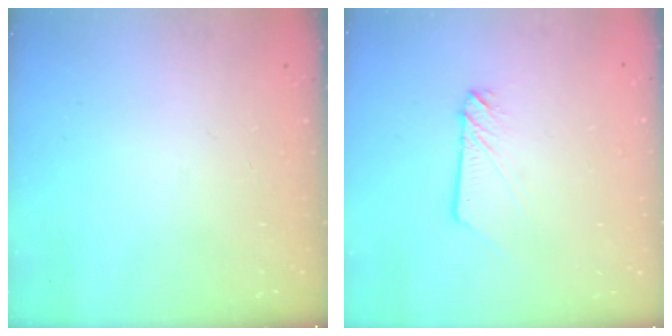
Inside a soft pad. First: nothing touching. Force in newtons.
{"total": 3.0, "press": 3.0, "slide": 0.2}